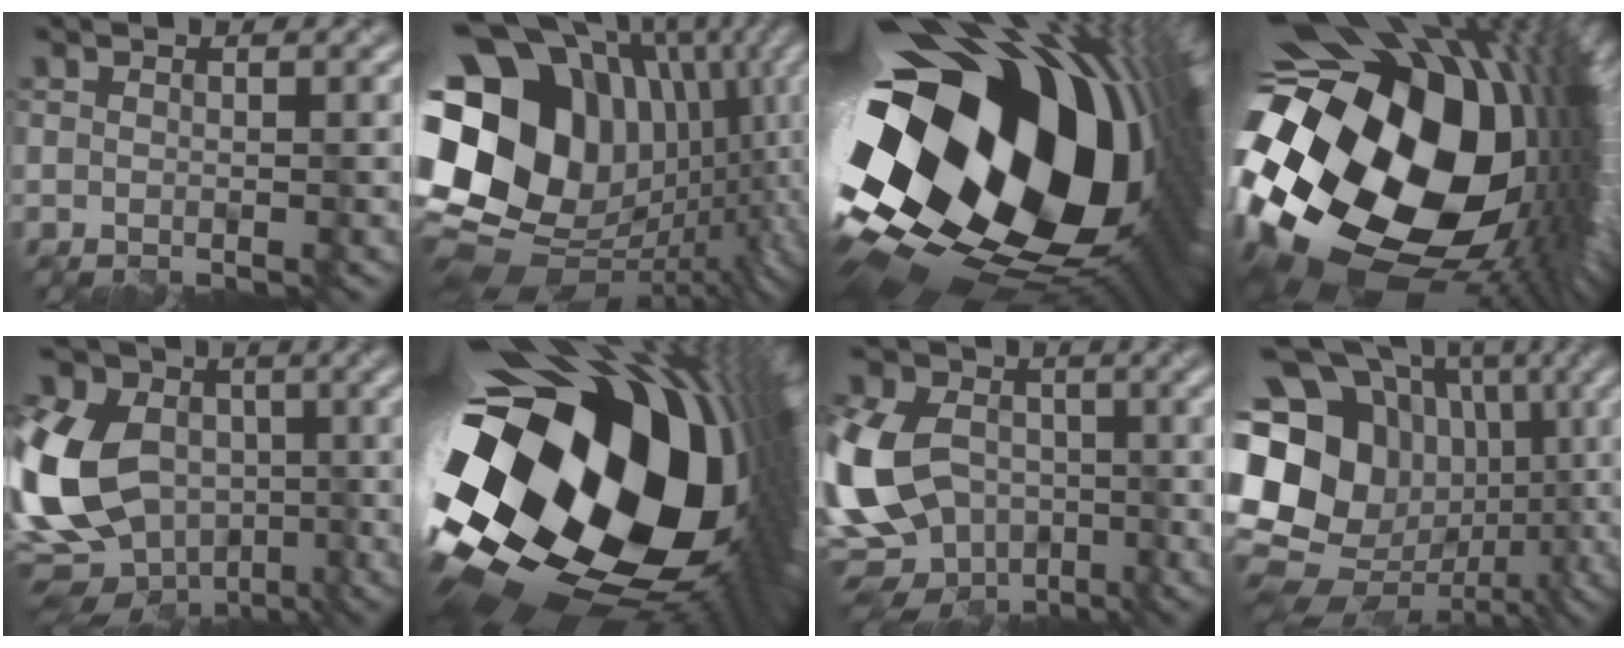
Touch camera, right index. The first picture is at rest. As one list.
[{"total": 20.6, "force": [1.0, 16.0, 12.9], "torque": [-0.251, -0.005, 0.029]}, {"total": 21.1, "force": [0.1, 12.2, 17.3], "torque": [-0.285, -0.085, 0.021]}, {"total": 22.4, "force": [-2.9, 14.8, 16.6], "torque": [-0.292, -0.041, -0.045]}, {"total": 19.2, "force": [-2.6, 15.0, 11.7], "torque": [-0.261, 0.007, -0.057]}, {"total": 21.3, "force": [-2.0, 12.8, 16.9], "torque": [-0.293, -0.077, -0.024]}, {"total": 18.0, "force": [-4.4, 14.3, 10.1], "torque": [-0.213, -0.004, -0.103]}, {"total": 21.6, "force": [0.5, 18.6, 11.0], "torque": [-0.216, 0.033, -0.031]}]